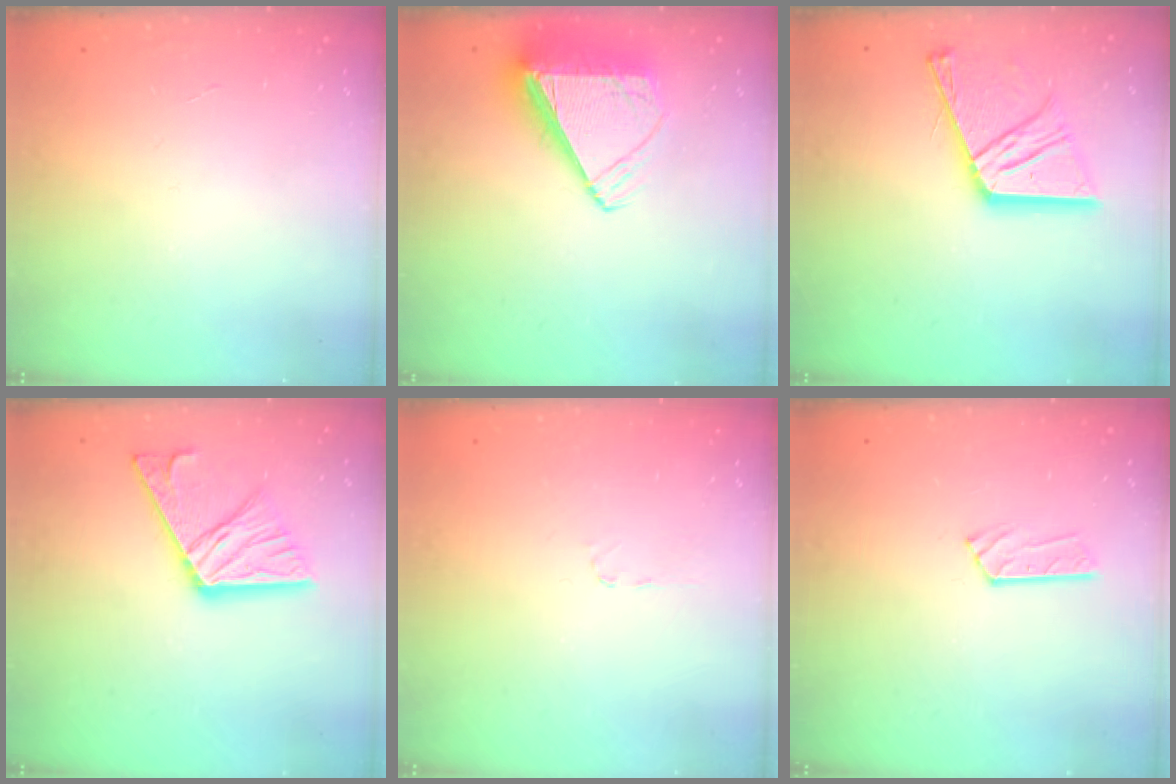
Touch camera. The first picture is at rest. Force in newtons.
{"total": 8.9, "press": 8.8, "slide": 1.4}
{"total": 17.3, "press": 17.2, "slide": 1.7}
{"total": 17.5, "press": 17.4, "slide": 1.7}
{"total": 2.7, "press": 2.6, "slide": 0.3}
{"total": 3.2, "press": 3.2, "slide": 0.4}